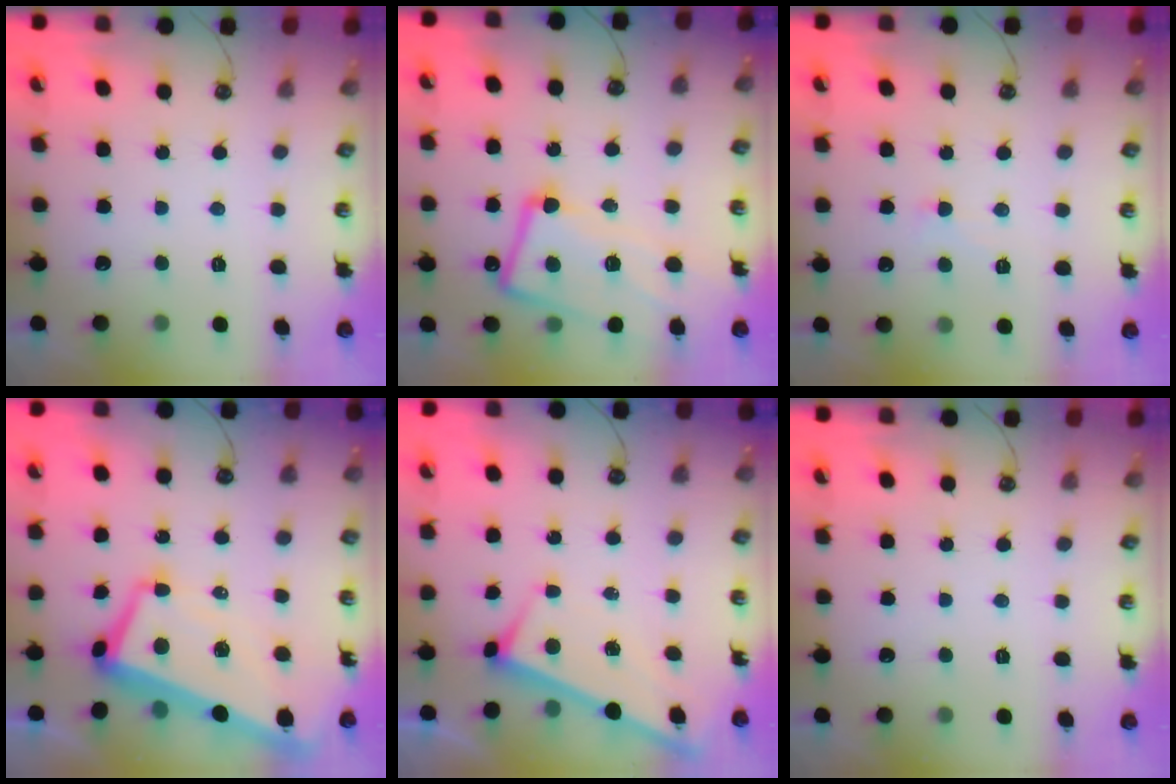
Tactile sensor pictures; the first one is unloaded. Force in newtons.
{"total": 9.2, "press": 9.1, "slide": 1.3}
{"total": 1.3, "press": 1.2, "slide": 0.5}
{"total": 8.8, "press": 8.7, "slide": 1.4}
{"total": 3.0, "press": 3.0, "slide": 0.1}
{"total": 0.0}